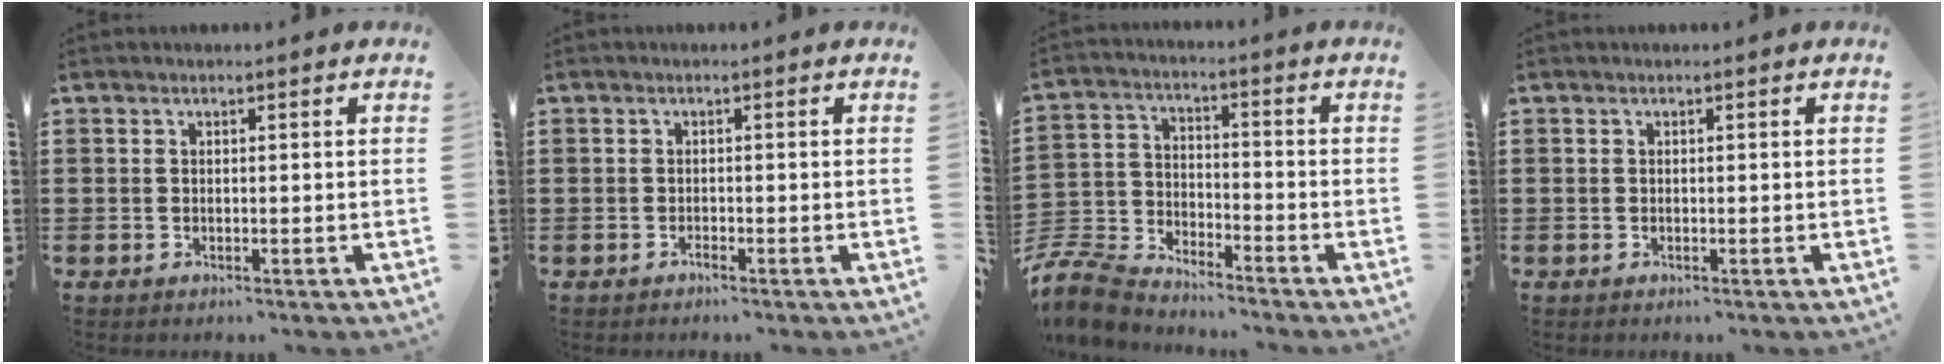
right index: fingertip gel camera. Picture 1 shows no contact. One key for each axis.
{"total": 0.6, "fx": -0.6, "fy": 0.1, "fz": 0.1, "tx": -0.003, "ty": 0.001, "tz": -0.013}
{"total": 7.6, "fx": -7.4, "fy": 1.5, "fz": 1.3, "tx": -0.053, "ty": 0.002, "tz": -0.156}
{"total": 0.0}